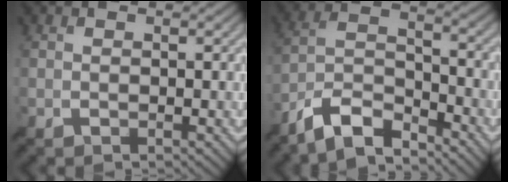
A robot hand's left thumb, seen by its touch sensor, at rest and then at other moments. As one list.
[{"total": 7.9, "force": [-6.6, 2.1, 3.8], "torque": [-0.075, 0.001, -0.141]}]